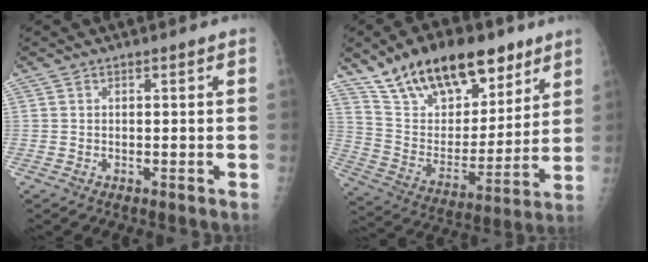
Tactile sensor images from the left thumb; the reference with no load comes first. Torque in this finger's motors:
{"motor_torque": [0.97, 1.01, 1.17, -1.60, 0.22]}